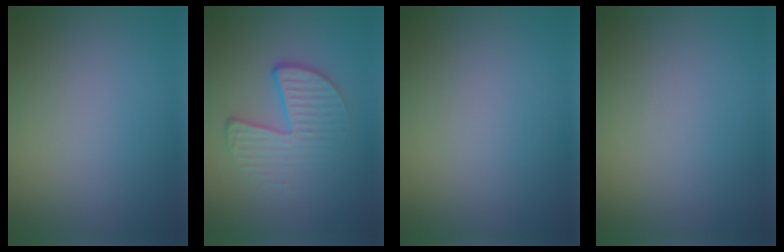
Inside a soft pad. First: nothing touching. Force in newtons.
{"total": 4.5, "press": 2.9, "slide": 3.4}
{"total": 0.0}
{"total": 0.0}